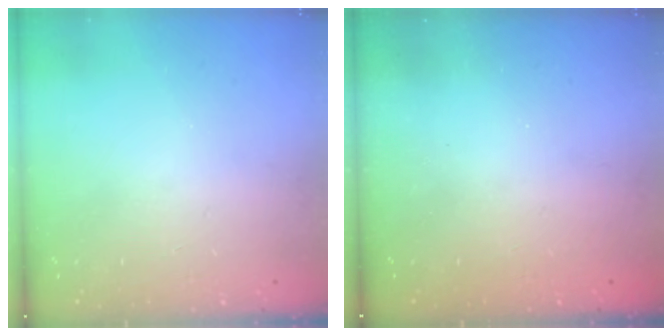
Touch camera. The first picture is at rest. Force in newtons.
{"total": 2.4, "press": 2.3, "slide": 0.8}